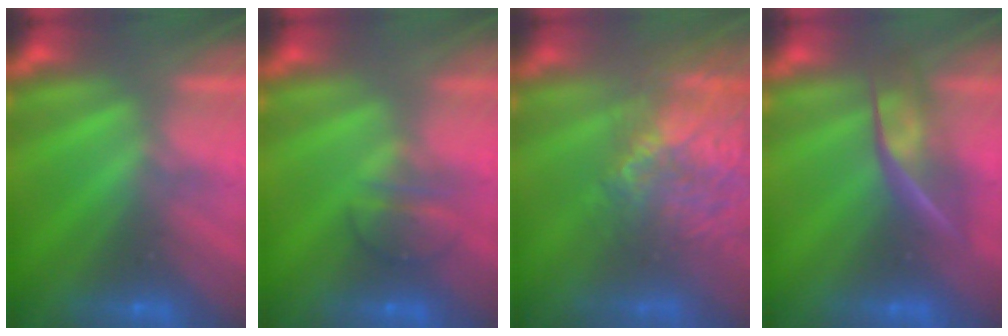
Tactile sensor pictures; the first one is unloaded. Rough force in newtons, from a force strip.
{"total": 2.4}
{"total": 8.7}
{"total": 2.4}